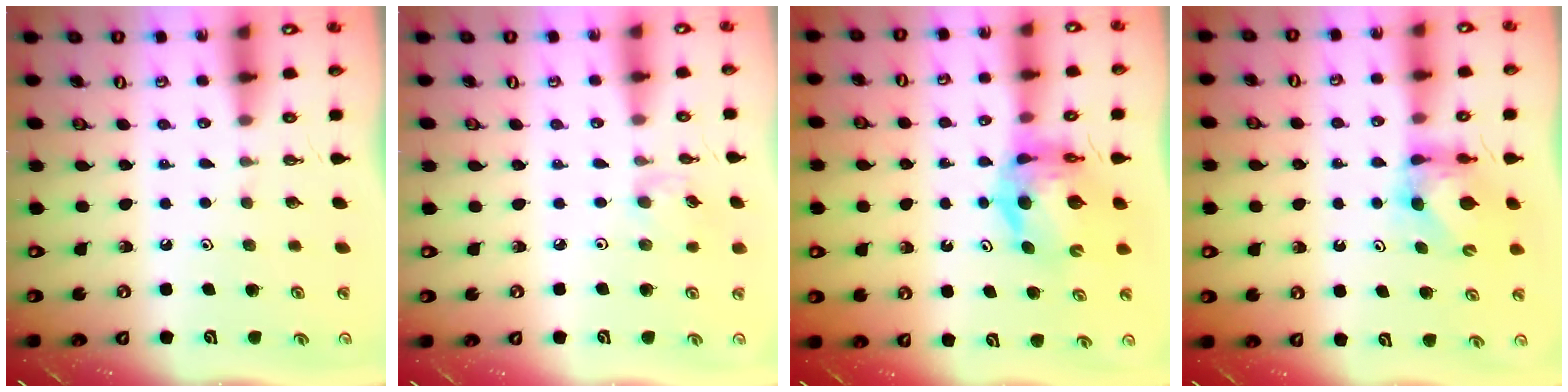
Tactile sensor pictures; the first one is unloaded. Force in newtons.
{"total": 2.5, "press": 2.5, "slide": 0.5}
{"total": 9.8, "press": 9.8, "slide": 1.1}
{"total": 6.4, "press": 6.4, "slide": 0.6}